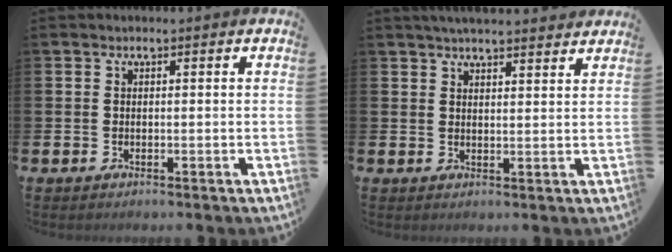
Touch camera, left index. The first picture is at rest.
{"total": 3.6, "force": [3.5, 0.1, 0.8], "torque": [-0.017, -0.015, 0.063]}